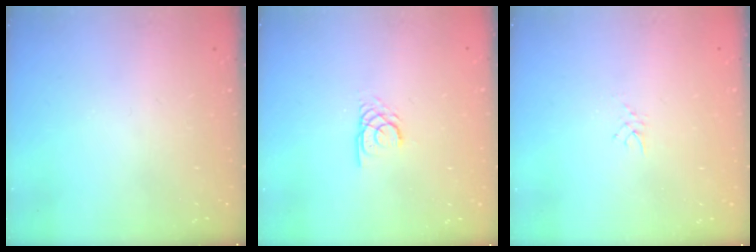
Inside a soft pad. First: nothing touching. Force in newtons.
{"total": 2.7, "press": 2.7, "slide": 0.1}
{"total": 2.4, "press": 2.4, "slide": 0.4}